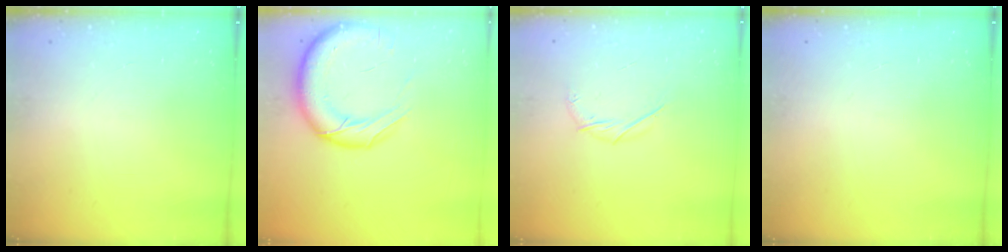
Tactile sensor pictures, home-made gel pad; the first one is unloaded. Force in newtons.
{"total": 18.0, "press": 17.6, "slide": 3.7}
{"total": 5.5, "press": 5.3, "slide": 1.3}
{"total": 0.0}